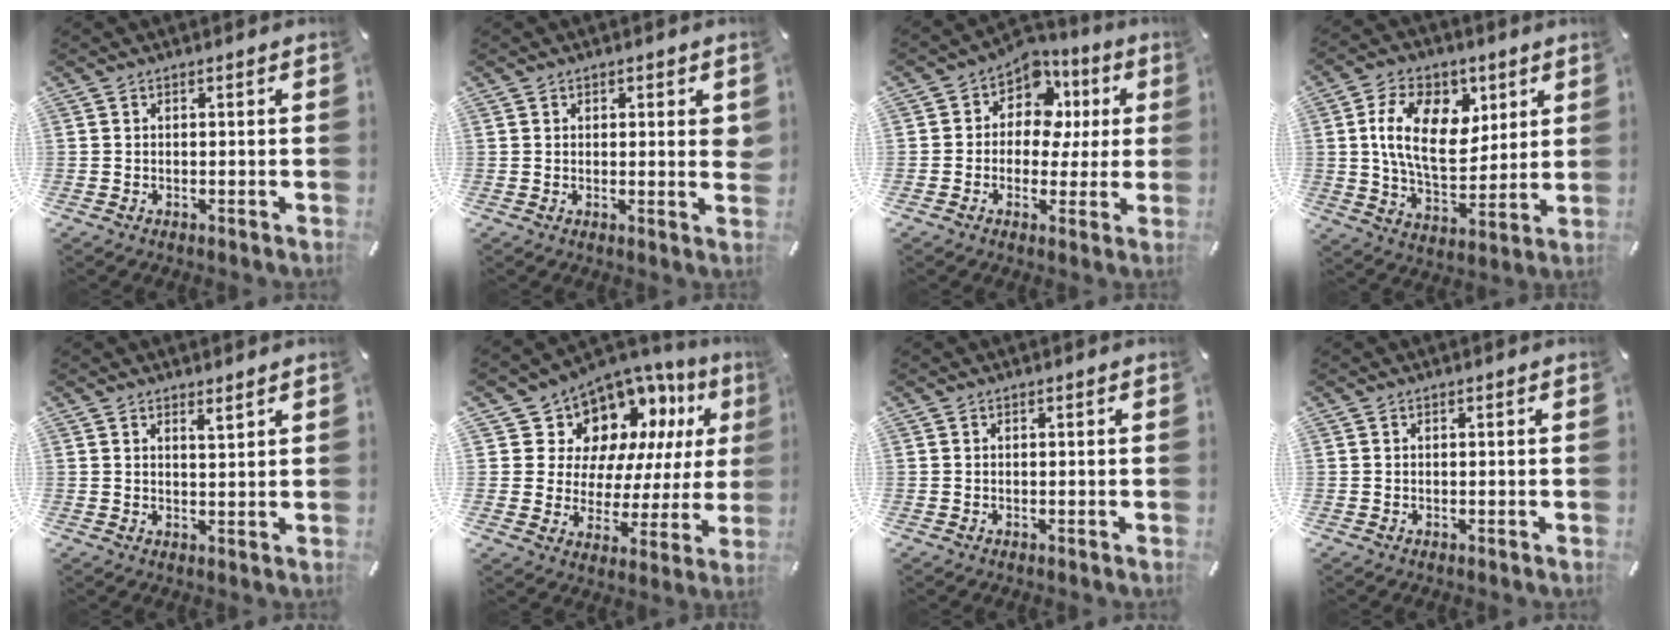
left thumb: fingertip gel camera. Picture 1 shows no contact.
{"total": 2.2, "force": [1.0, 1.2, 1.6], "torque": [-0.017, -0.005, 0.014]}
{"total": 8.4, "force": [2.2, 7.2, 3.7], "torque": [-0.068, -0.020, 0.040]}
{"total": 16.2, "force": [4.5, 10.8, 11.2], "torque": [-0.186, 0.008, 0.083]}
{"total": 2.1, "force": [1.9, 0.3, 0.7], "torque": [-0.008, -0.010, 0.034]}
{"total": 12.1, "force": [7.5, 8.8, 3.5], "torque": [-0.069, -0.072, 0.138]}
{"total": 0.0}
{"total": 0.0}